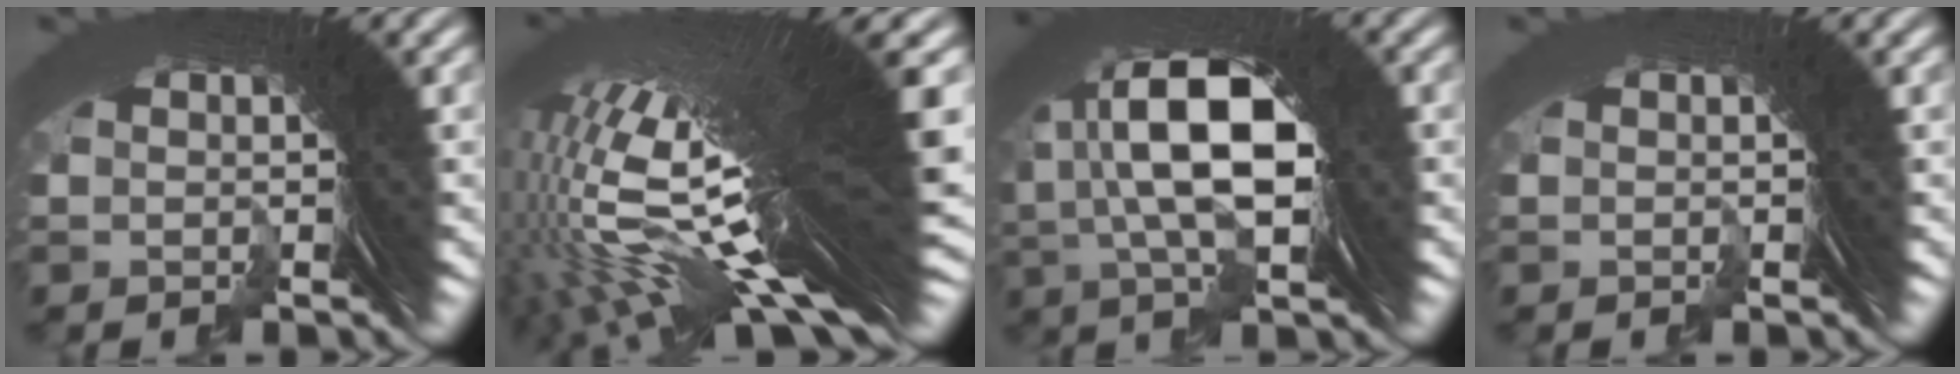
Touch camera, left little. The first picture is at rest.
{"total": 24.7, "force": [2.5, 7.4, 23.4], "torque": [-0.367, 0.032, 0.038]}
{"total": 10.0, "force": [2.4, 4.1, 8.8], "torque": [-0.124, 0.033, 0.020]}
{"total": 0.0}